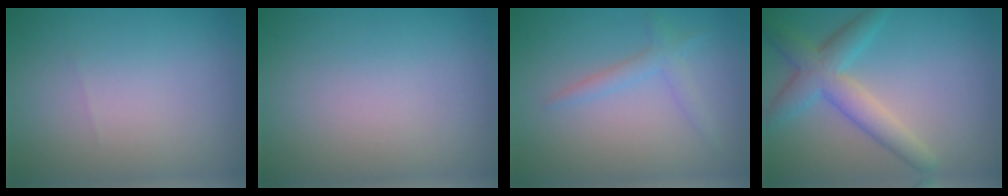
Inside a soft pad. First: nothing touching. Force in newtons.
{"total": 0.0}
{"total": 1.7, "press": 1.7, "slide": 0.1}
{"total": 4.4, "press": 4.4, "slide": 0.0}